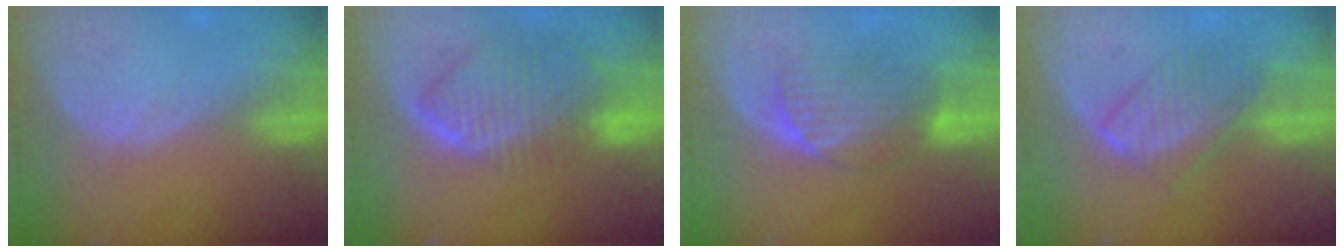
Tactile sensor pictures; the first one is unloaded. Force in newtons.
{"total": 10.0, "press": 8.5, "slide": 5.2}
{"total": 6.7, "press": 6.4, "slide": 1.8}
{"total": 6.8, "press": 6.3, "slide": 2.4}